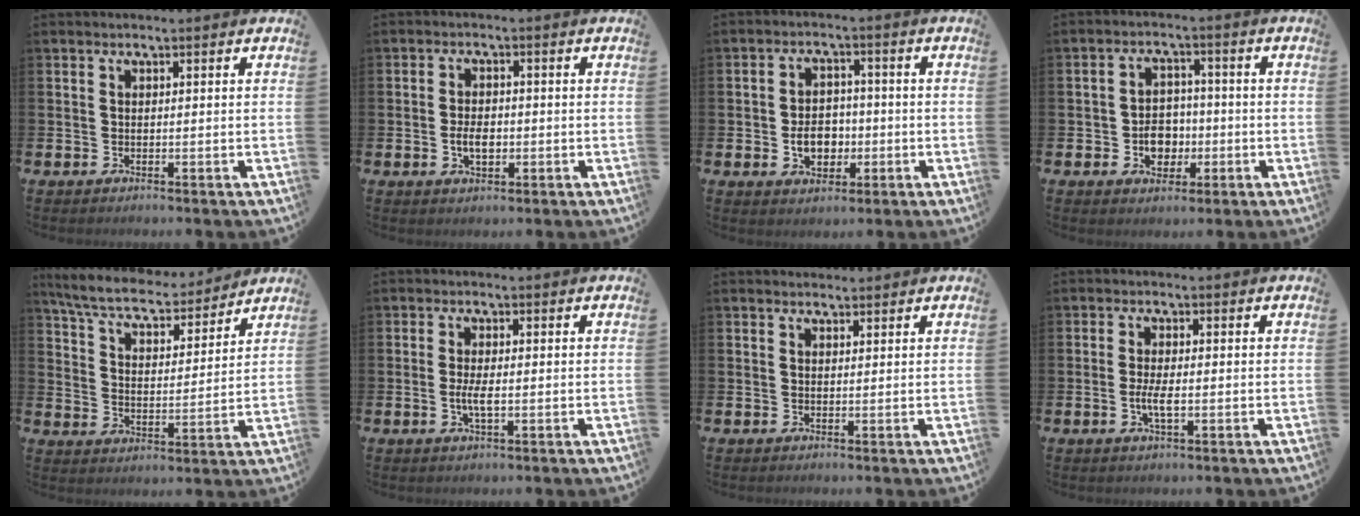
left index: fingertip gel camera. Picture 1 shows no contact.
{"total": 3.3, "force": [-0.5, 2.0, 2.6], "torque": [-0.032, -0.003, -0.014]}
{"total": 5.1, "force": [-1.2, 3.9, 3.1], "torque": [-0.038, -0.001, -0.030]}
{"total": 4.7, "force": [-1.2, 3.8, 2.5], "torque": [-0.038, 0.003, -0.029]}
{"total": 7.4, "force": [6.8, 1.6, 2.4], "torque": [-0.085, -0.046, 0.118]}
{"total": 2.5, "force": [-0.4, 0.7, 2.4], "torque": [-0.043, 0.000, -0.008]}
{"total": 1.4, "force": [1.3, 0.5, 0.0], "torque": [0.005, -0.002, 0.023]}
{"total": 2.7, "force": [-0.6, 0.8, 2.5], "torque": [-0.044, 0.000, -0.011]}